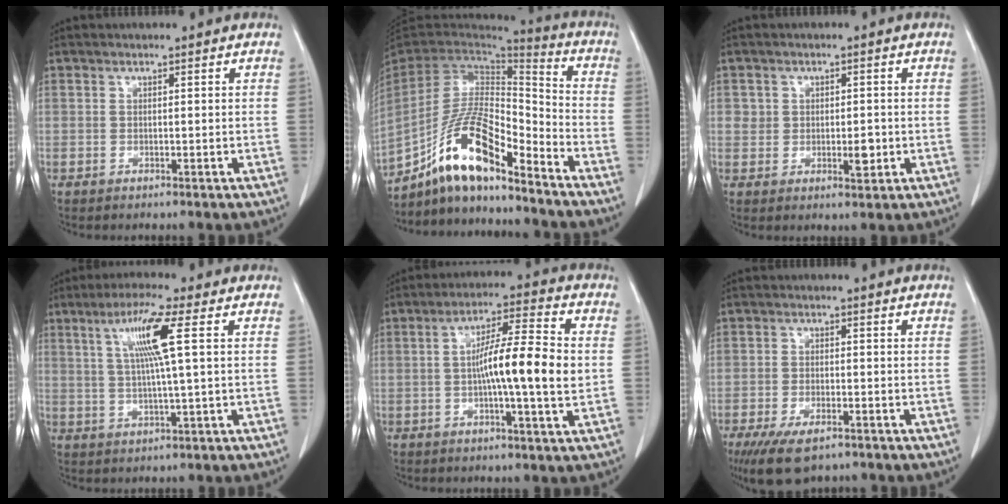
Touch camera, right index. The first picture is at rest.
{"total": 15.2, "force": [-10.7, 3.2, 10.4], "torque": [-0.204, 0.014, -0.194]}
{"total": 3.5, "force": [-0.1, 2.5, 2.5], "torque": [-0.026, -0.001, 0.006]}
{"total": 8.2, "force": [2.5, -0.6, 7.8], "torque": [-0.147, 0.009, 0.049]}
{"total": 11.9, "force": [-0.2, 0.7, 11.9], "torque": [-0.199, 0.008, -0.011]}
{"total": 7.7, "force": [-5.2, 2.9, 4.9], "torque": [-0.088, -0.013, -0.086]}